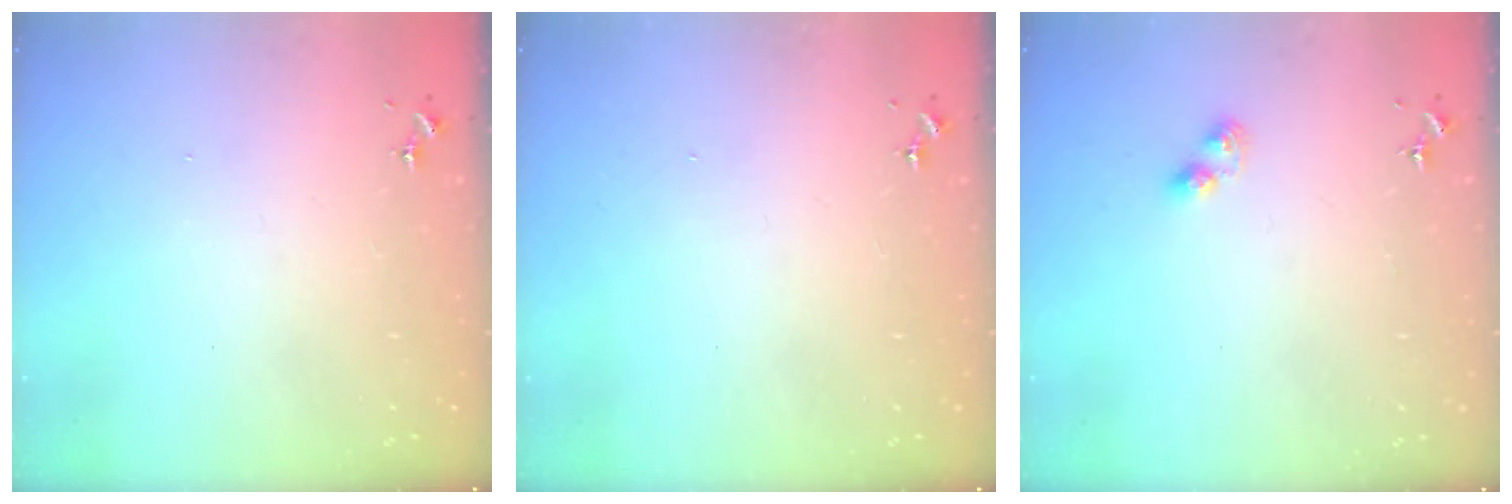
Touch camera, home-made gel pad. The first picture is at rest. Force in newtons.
{"total": 0.0}
{"total": 3.3, "press": 3.3, "slide": 0.4}